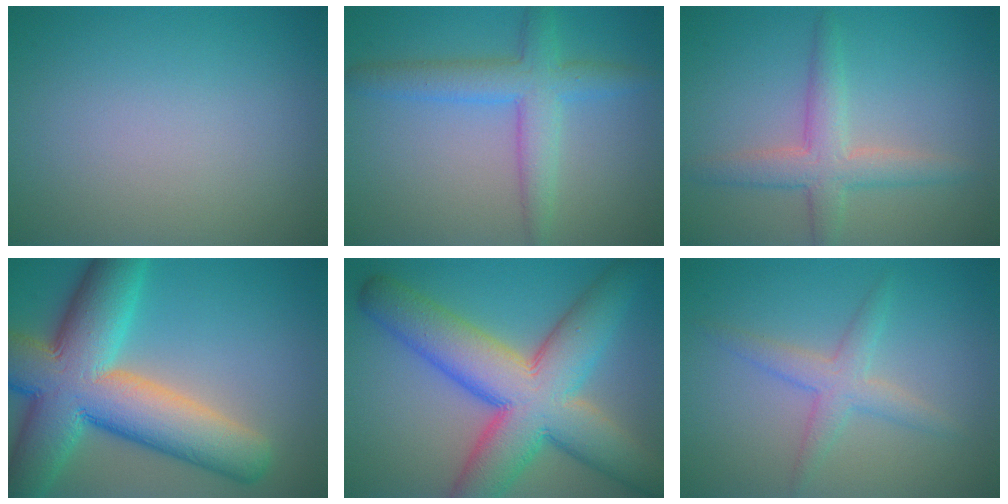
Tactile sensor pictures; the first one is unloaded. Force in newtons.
{"total": 4.5, "press": 4.5, "slide": 0.1}
{"total": 3.7, "press": 3.7, "slide": 0.2}
{"total": 14.0, "press": 13.9, "slide": 0.8}
{"total": 12.6, "press": 12.6, "slide": 0.4}
{"total": 2.7, "press": 2.7, "slide": 0.1}